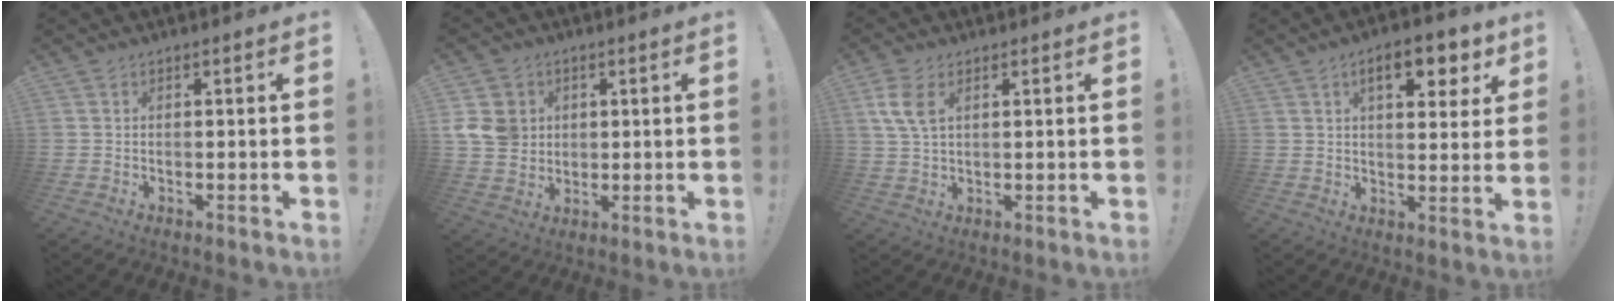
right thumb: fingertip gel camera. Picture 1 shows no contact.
{"total": 9.8, "force": [2.5, 8.7, 3.6], "torque": [-0.076, -0.013, 0.051]}
{"total": 7.1, "force": [2.8, 3.9, 5.2], "torque": [-0.106, -0.004, 0.053]}
{"total": 10.1, "force": [5.1, 4.0, 7.6], "torque": [-0.099, -0.017, 0.083]}